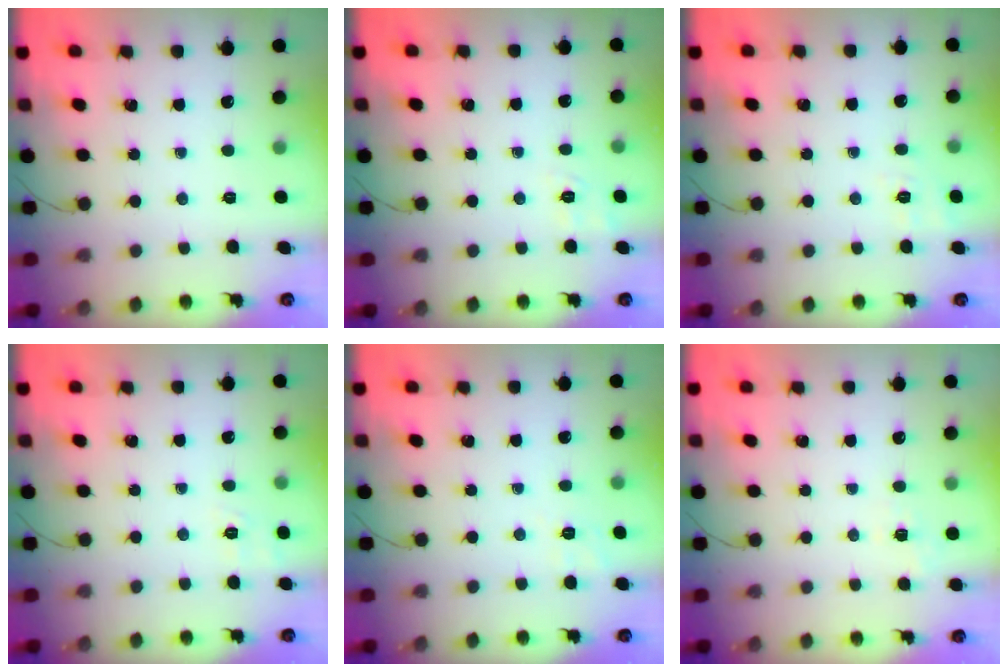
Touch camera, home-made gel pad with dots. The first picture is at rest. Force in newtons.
{"total": 3.8, "press": 3.2, "slide": 2.1}
{"total": 1.7, "press": 0.0, "slide": 1.7}
{"total": 1.9, "press": 0.8, "slide": 1.7}
{"total": 2.3, "press": 1.6, "slide": 1.7}
{"total": 1.4, "press": 0.2, "slide": 1.4}